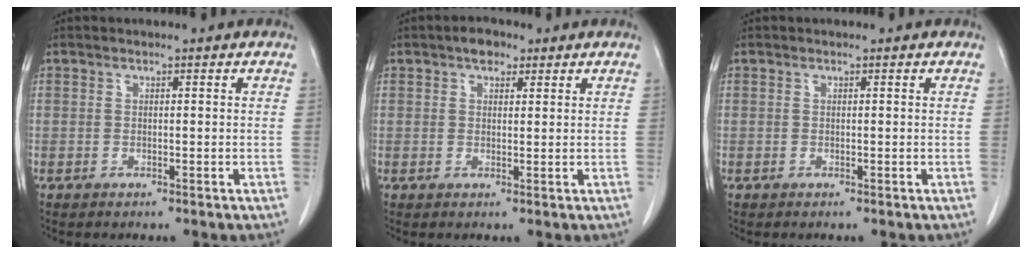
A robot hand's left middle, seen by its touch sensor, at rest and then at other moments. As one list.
[{"total": 2.7, "force": [1.7, 1.5, 1.4], "torque": [-0.025, 0.009, 0.027]}, {"total": 0.0}]